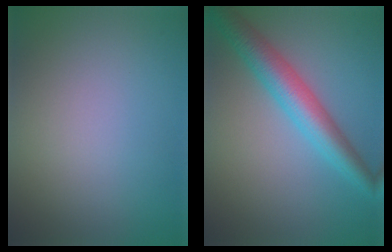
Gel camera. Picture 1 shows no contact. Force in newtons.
{"total": 5.5, "press": 5.5, "slide": 0.1}